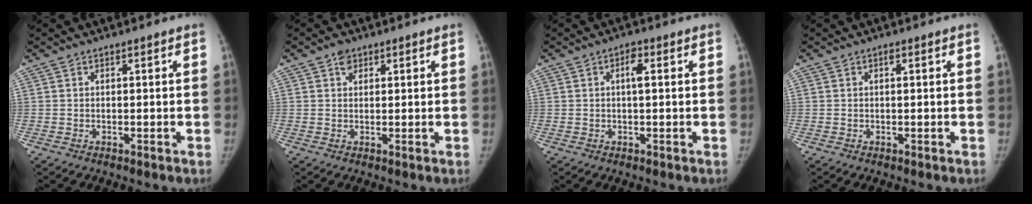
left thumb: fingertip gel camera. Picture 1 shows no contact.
{"total": 2.3, "force": [1.3, 1.8, 0.8], "torque": [0.003, -0.004, 0.015]}
{"total": 2.5, "force": [0.5, 1.0, 2.2], "torque": [-0.035, 0.004, 0.004]}
{"total": 0.8, "force": [0.2, 0.4, 0.6], "torque": [-0.004, 0.001, 0.002]}